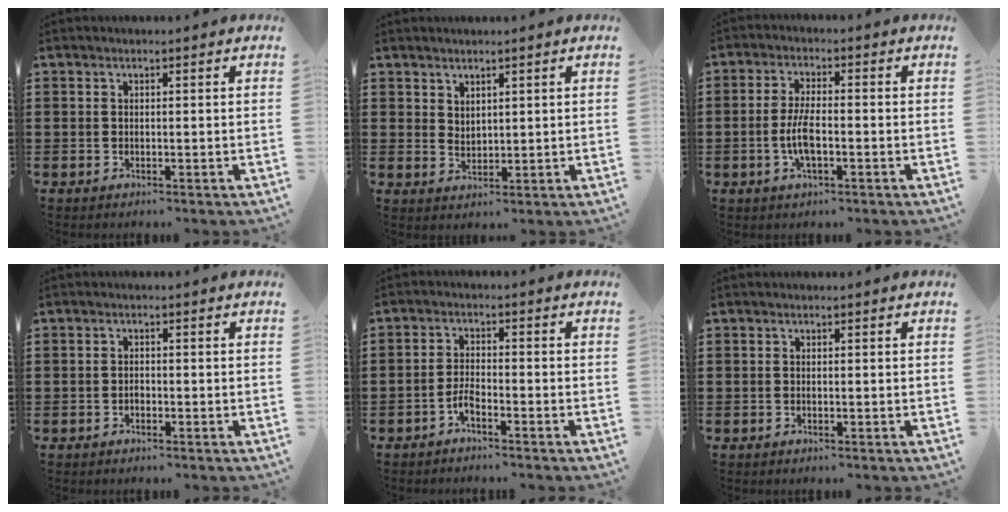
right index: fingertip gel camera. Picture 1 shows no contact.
{"total": 2.2, "force": [2.0, 0.9, 0.0], "torque": [-0.005, 0.002, 0.041]}
{"total": 5.2, "force": [-1.4, 1.5, 4.8], "torque": [-0.104, -0.002, -0.031]}
{"total": 1.0, "force": [-0.6, 0.5, 0.6], "torque": [-0.015, -0.004, -0.010]}
{"total": 2.6, "force": [-2.0, 0.5, 1.5], "torque": [-0.037, 0.002, -0.042]}
{"total": 0.0}